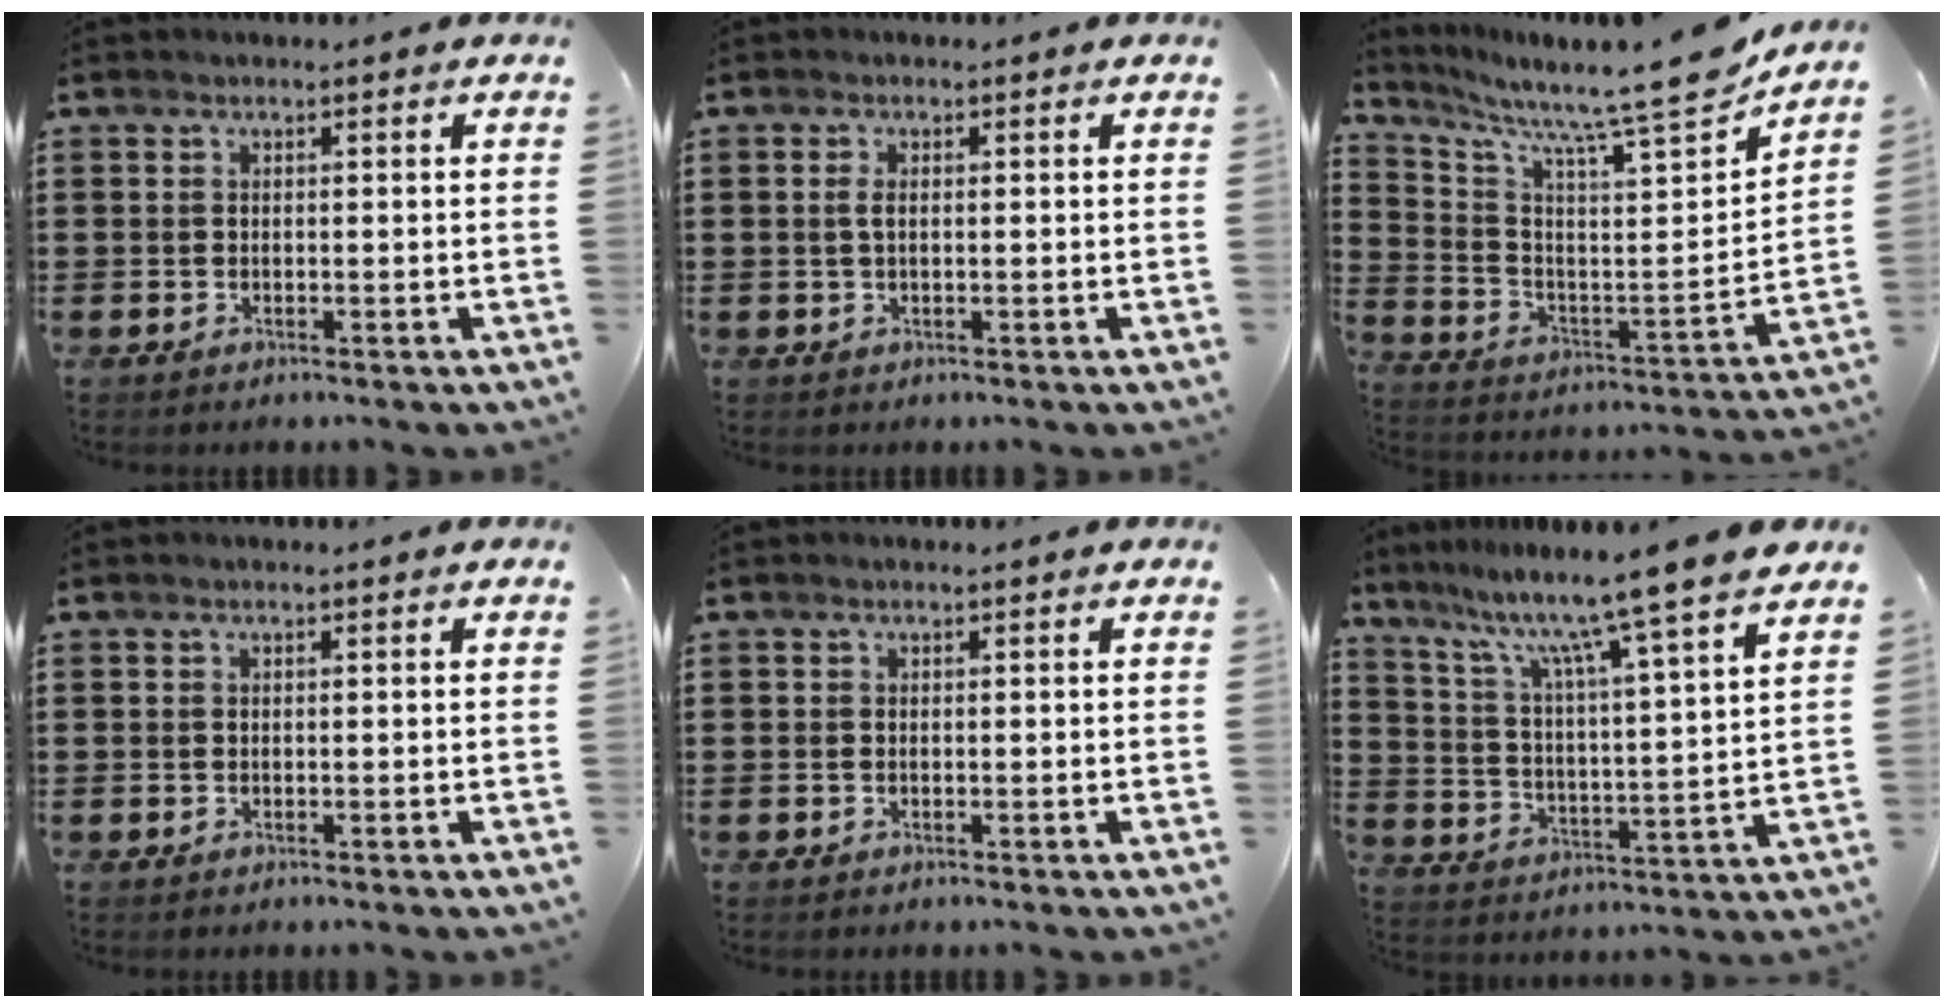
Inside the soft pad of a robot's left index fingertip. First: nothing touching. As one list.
[{"total": 1.6, "force": [0.2, 0.6, 1.4], "torque": [-0.031, 0.002, 0.002]}, {"total": 11.1, "force": [10.0, -0.2, 4.8], "torque": [-0.114, -0.088, 0.155]}, {"total": 0.0}, {"total": 0.0}, {"total": 10.9, "force": [9.0, -1.6, 6.0], "torque": [-0.142, -0.068, 0.140]}]